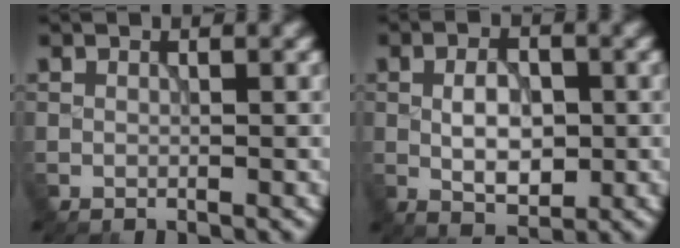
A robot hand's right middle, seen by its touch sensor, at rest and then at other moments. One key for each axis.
{"total": 4.1, "fx": -0.4, "fy": 2.3, "fz": 3.4, "tx": -0.057, "ty": 0.000, "tz": -0.005}